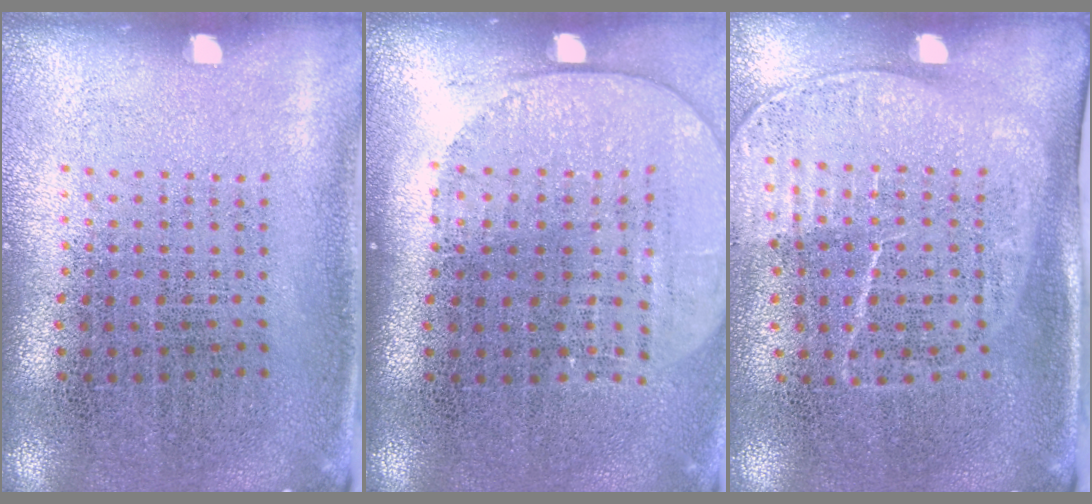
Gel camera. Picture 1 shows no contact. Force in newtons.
{"total": 1.5, "press": 1.3, "slide": 0.7}
{"total": 1.7, "press": 1.4, "slide": 0.9}